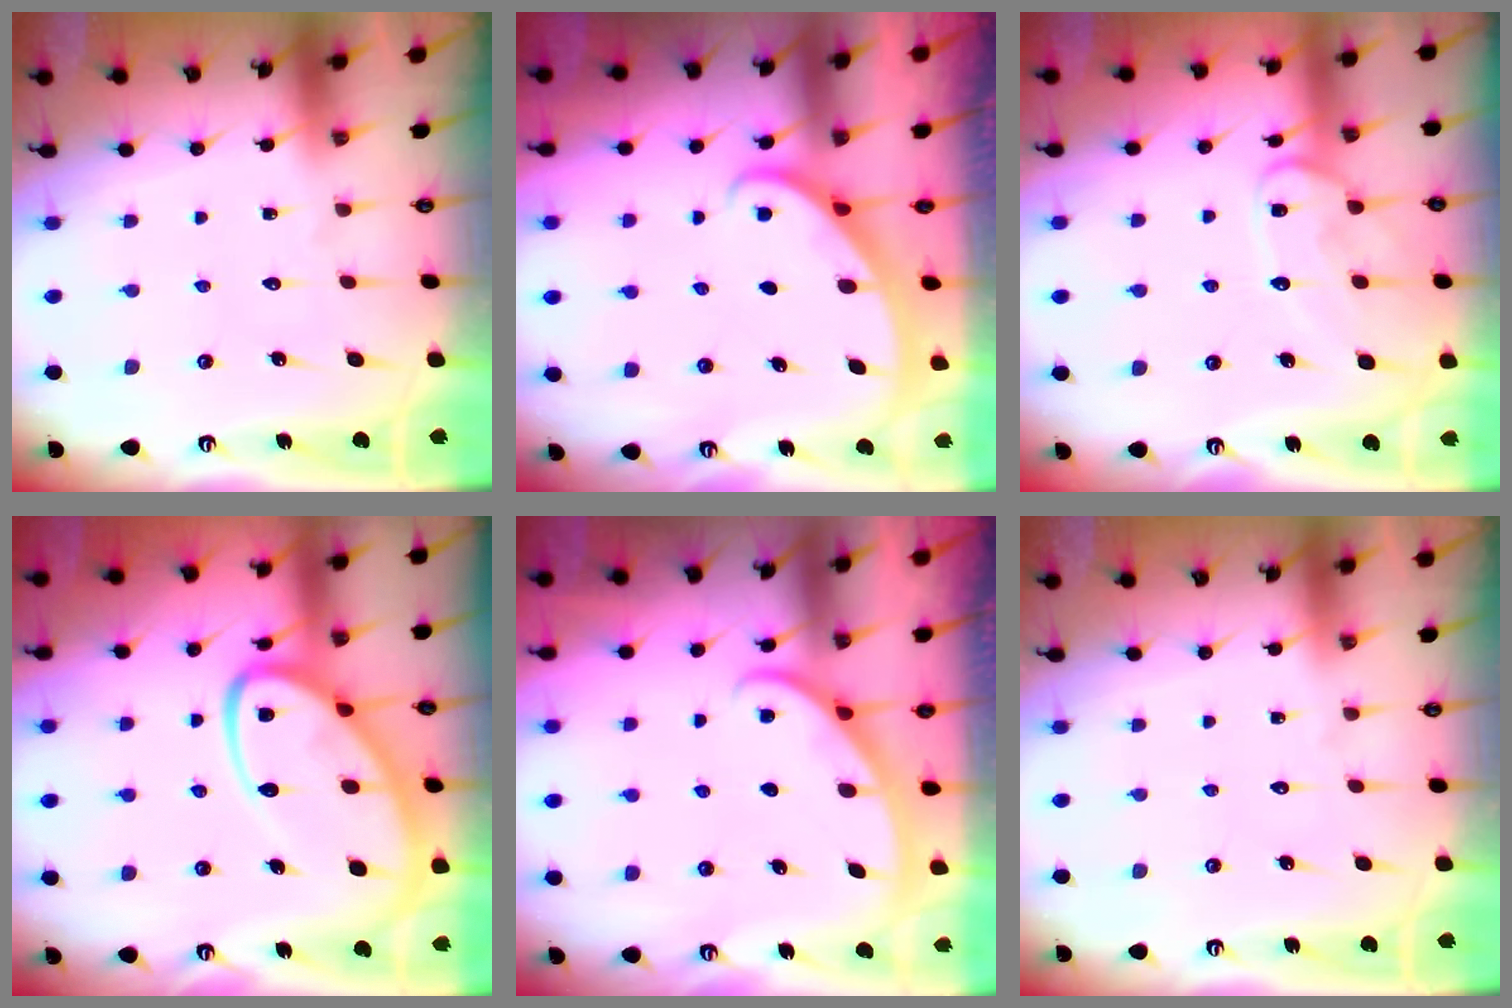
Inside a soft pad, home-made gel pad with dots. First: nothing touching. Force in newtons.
{"total": 2.0, "press": 2.0, "slide": 0.1}
{"total": 13.5, "press": 13.5, "slide": 1.1}
{"total": 15.8, "press": 15.7, "slide": 1.6}
{"total": 3.8, "press": 3.8, "slide": 0.4}
{"total": 0.0}